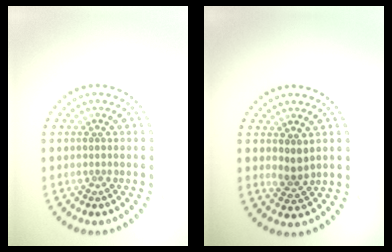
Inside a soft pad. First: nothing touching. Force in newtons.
{"total": 1.5, "press": 1.3, "slide": 0.9}